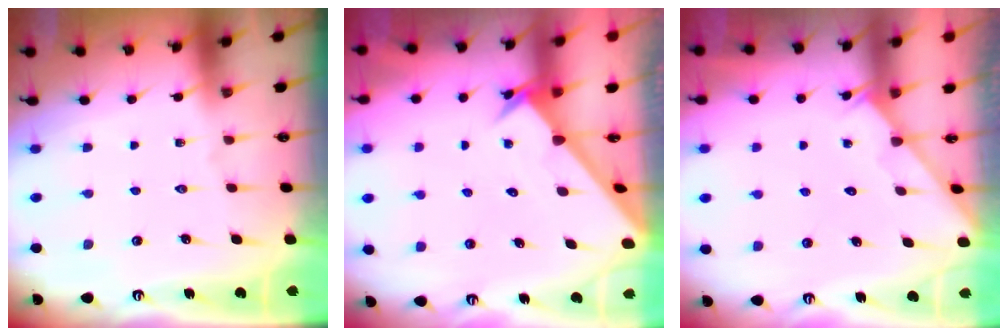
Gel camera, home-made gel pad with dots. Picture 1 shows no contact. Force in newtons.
{"total": 2.5, "press": 2.5, "slide": 0.2}
{"total": 1.6, "press": 1.6, "slide": 0.1}